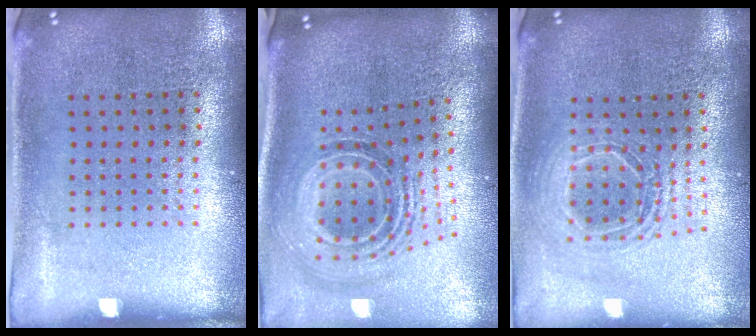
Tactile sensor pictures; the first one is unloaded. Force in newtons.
{"total": 1.9, "press": 1.3, "slide": 1.3}
{"total": 1.5, "press": 1.3, "slide": 0.8}